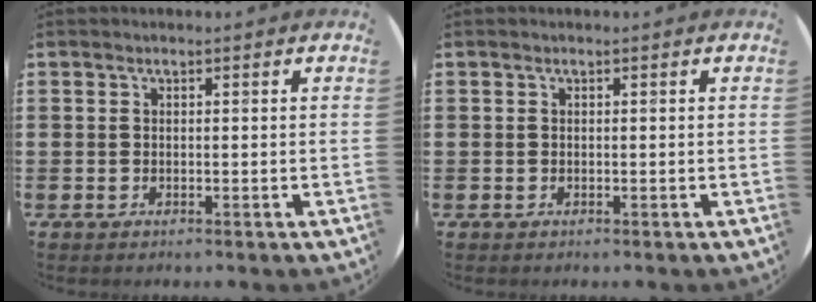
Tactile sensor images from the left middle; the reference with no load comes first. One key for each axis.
{"total": 0.0}